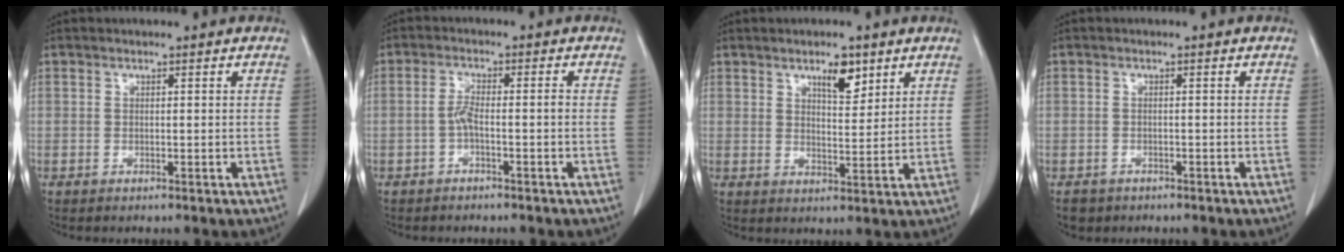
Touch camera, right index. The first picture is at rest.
{"total": 2.6, "force": [-0.9, 0.4, 2.4], "torque": [-0.046, 0.007, -0.018]}
{"total": 4.9, "force": [3.1, 1.7, 3.5], "torque": [-0.057, -0.003, 0.051]}
{"total": 2.6, "force": [-1.7, 2.0, 0.2], "torque": [-0.008, 0.003, -0.026]}